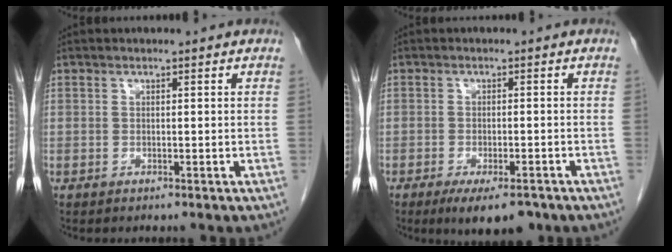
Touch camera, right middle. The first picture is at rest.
{"total": 6.8, "force": [-4.9, 2.1, 4.3], "torque": [-0.058, -0.008, -0.073]}